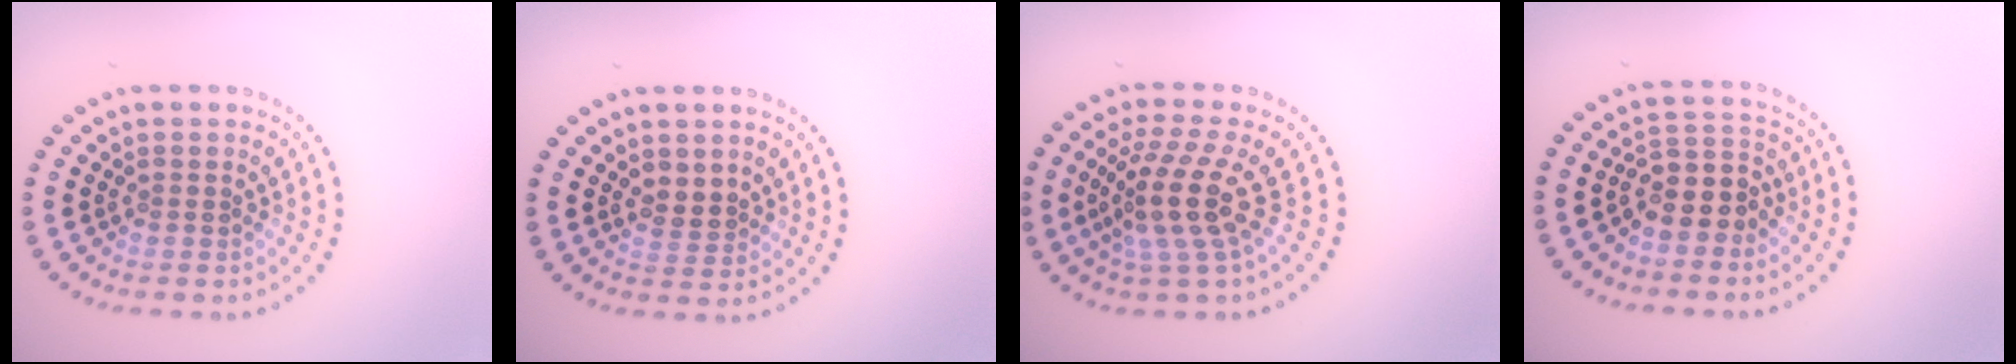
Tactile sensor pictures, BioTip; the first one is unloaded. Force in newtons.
{"total": 1.8, "press": 1.7, "slide": 0.7}
{"total": 4.6, "press": 3.5, "slide": 3.0}
{"total": 3.4, "press": 3.0, "slide": 1.5}